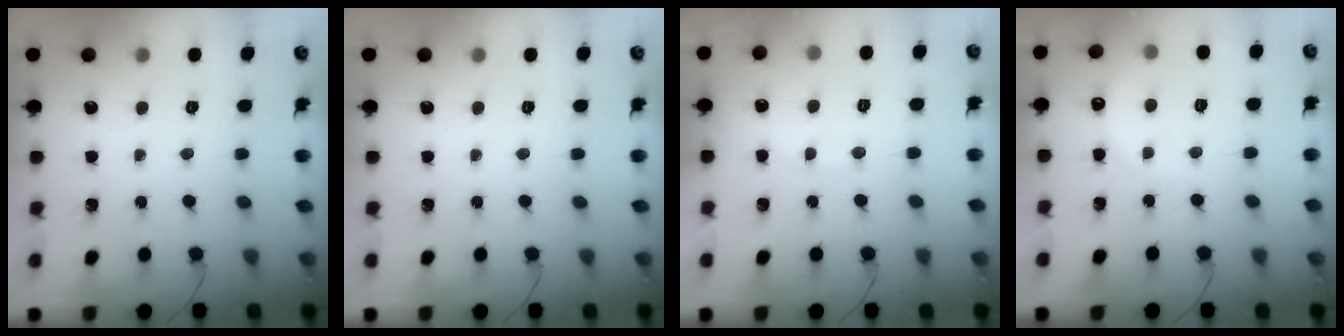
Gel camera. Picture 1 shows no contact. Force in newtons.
{"total": 0.0}
{"total": 7.5, "press": 7.4, "slide": 1.5}
{"total": 5.9, "press": 5.8, "slide": 1.3}